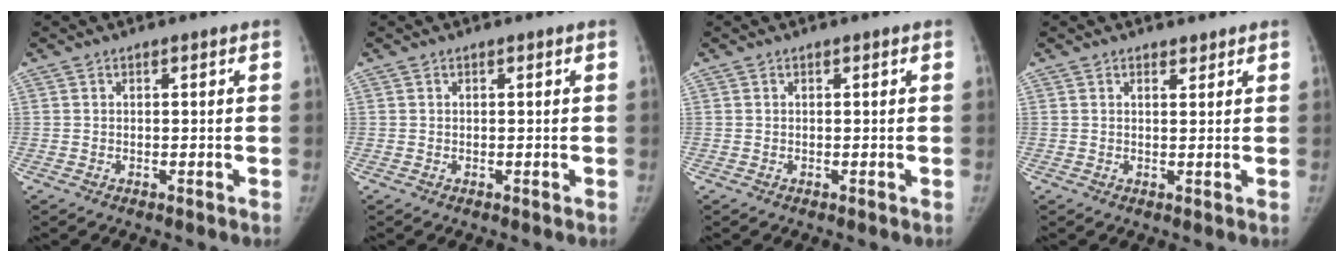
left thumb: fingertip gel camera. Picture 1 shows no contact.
{"total": 0.0}
{"total": 0.0}
{"total": 1.4, "force": [1.2, 0.7, 0.3], "torque": [0.004, -0.009, 0.017]}